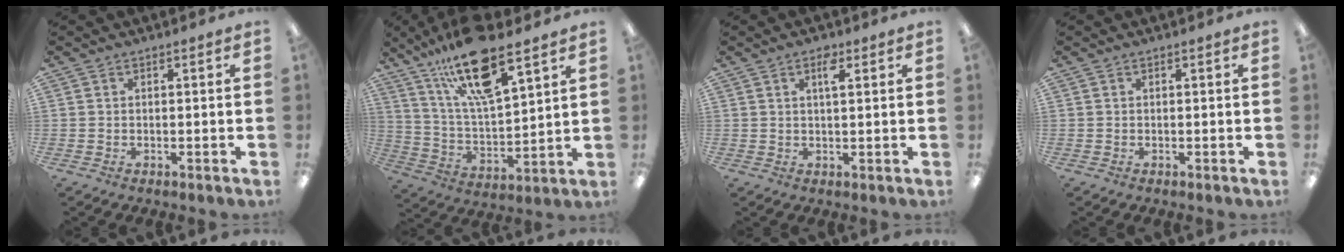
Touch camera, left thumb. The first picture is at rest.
{"total": 18.8, "force": [12.9, 5.4, 12.6], "torque": [-0.226, -0.063, 0.217]}
{"total": 3.5, "force": [1.9, 1.2, 2.6], "torque": [-0.042, -0.001, 0.029]}
{"total": 0.0}